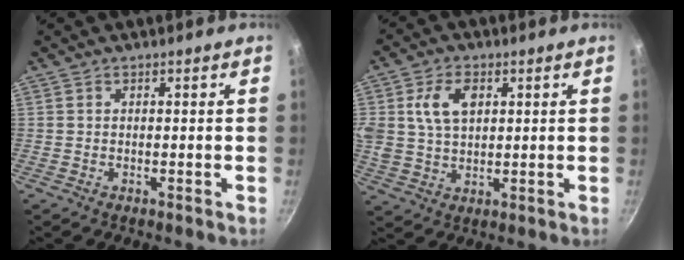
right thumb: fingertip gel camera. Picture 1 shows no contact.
{"total": 9.1, "force": [2.7, 6.0, 6.2], "torque": [-0.103, 0.000, 0.047]}